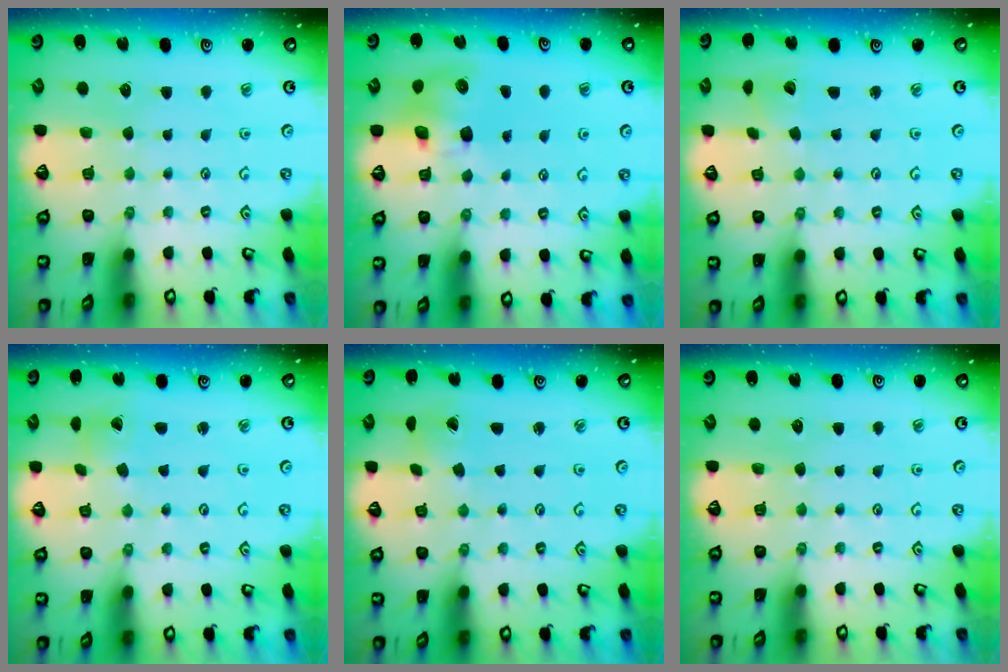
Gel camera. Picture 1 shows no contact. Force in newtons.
{"total": 8.7, "press": 8.6, "slide": 1.3}
{"total": 3.7, "press": 3.7, "slide": 0.3}
{"total": 2.8, "press": 2.8, "slide": 0.1}
{"total": 1.4, "press": 1.4, "slide": 0.3}
{"total": 0.0}